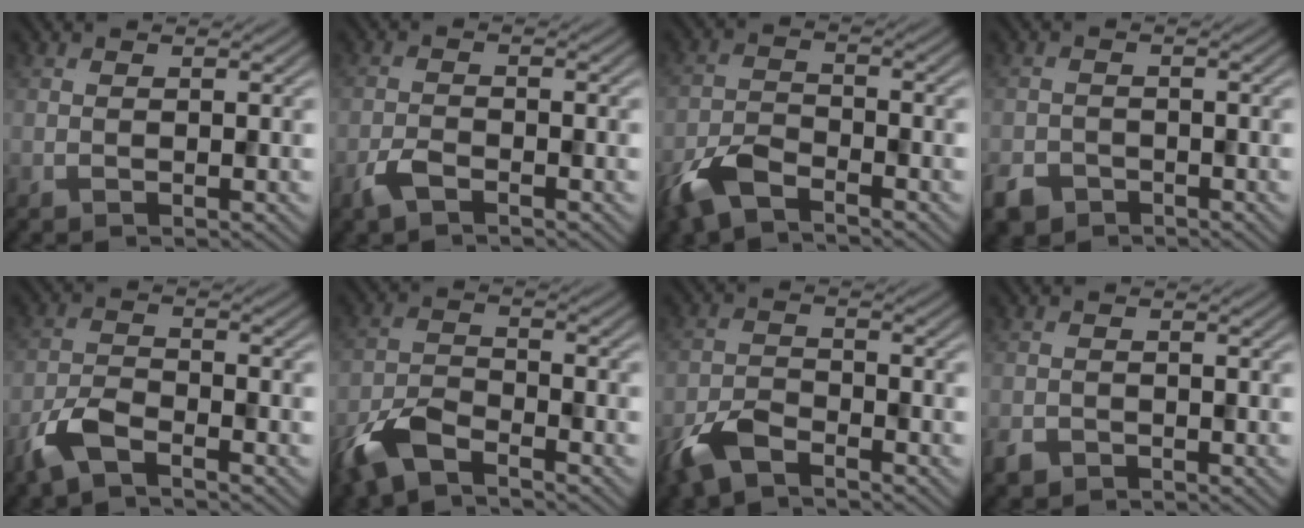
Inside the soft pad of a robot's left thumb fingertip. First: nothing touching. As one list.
[{"total": 2.6, "force": [-1.8, 1.0, 1.6], "torque": [-0.037, 0.000, -0.043]}, {"total": 5.9, "force": [-4.3, 2.3, 3.3], "torque": [-0.073, -0.004, -0.097]}, {"total": 3.2, "force": [-2.3, 2.0, 0.9], "torque": [-0.022, -0.006, -0.050]}, {"total": 5.1, "force": [-3.5, 1.8, 3.2], "torque": [-0.075, -0.005, -0.084]}, {"total": 6.7, "force": [-4.9, 2.5, 3.8], "torque": [-0.085, -0.005, -0.111]}, {"total": 5.3, "force": [-3.9, 2.1, 3.0], "torque": [-0.063, -0.005, -0.087]}, {"total": 1.6, "force": [-1.2, 1.1, 0.5], "torque": [-0.010, -0.004, -0.028]}]